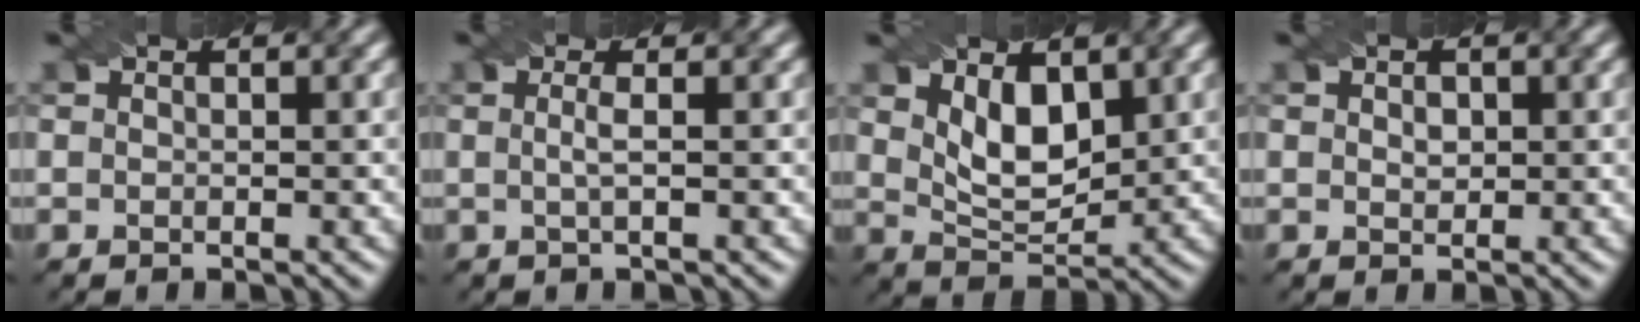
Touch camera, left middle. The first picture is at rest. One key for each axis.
{"total": 1.6, "fx": -0.1, "fy": 0.3, "fz": 1.5, "tx": -0.031, "ty": 0.002, "tz": -0.003}
{"total": 4.4, "fx": 1.8, "fy": 2.4, "fz": 3.3, "tx": -0.068, "ty": -0.008, "tz": 0.035}
{"total": 1.0, "fx": 0.2, "fy": 0.8, "fz": 0.7, "tx": -0.011, "ty": -0.001, "tz": 0.006}